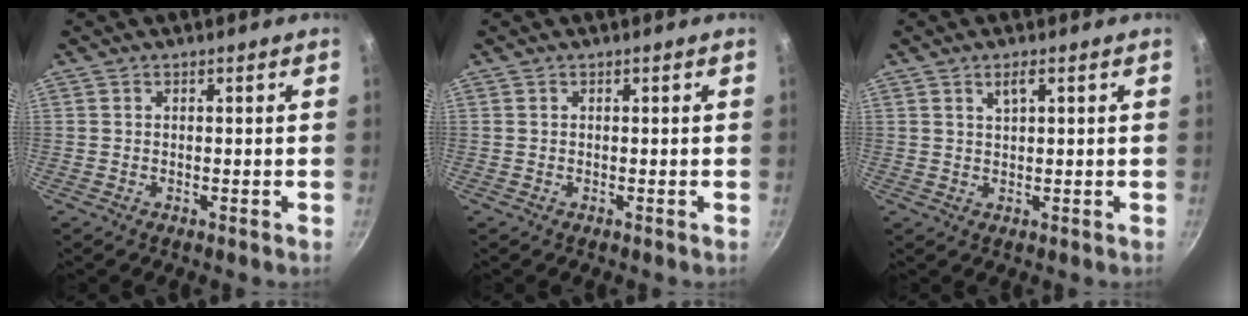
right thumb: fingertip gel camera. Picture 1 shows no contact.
{"total": 0.0}
{"total": 2.3, "force": [1.1, 0.8, 1.9], "torque": [-0.030, 0.001, 0.024]}